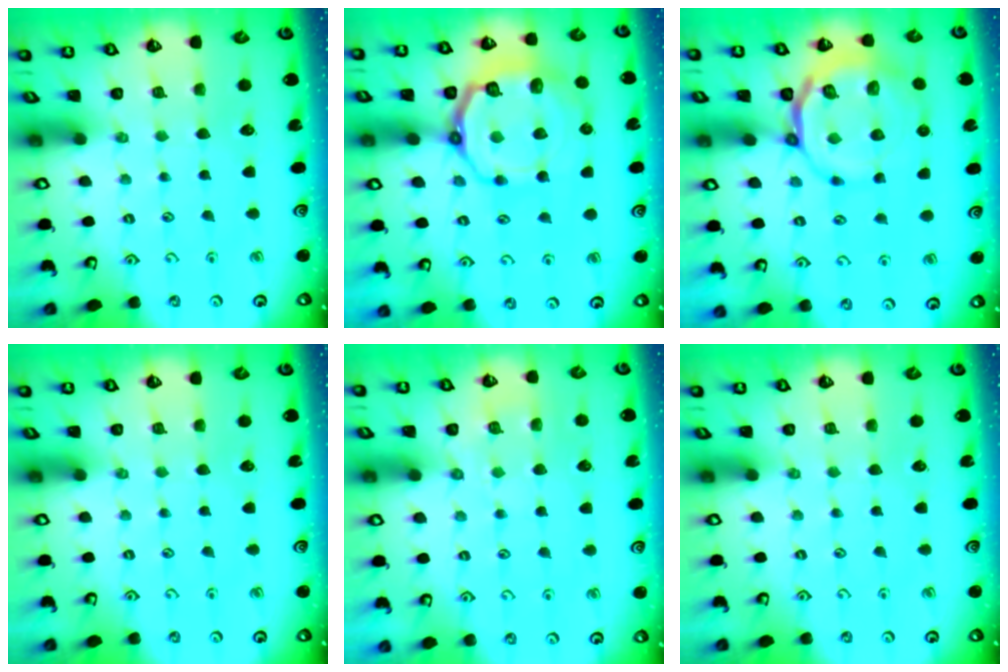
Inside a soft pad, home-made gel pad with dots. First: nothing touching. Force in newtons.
{"total": 14.4, "press": 14.1, "slide": 3.0}
{"total": 11.2, "press": 10.9, "slide": 2.3}
{"total": 0.0}
{"total": 5.5, "press": 5.4, "slide": 0.9}
{"total": 0.0}